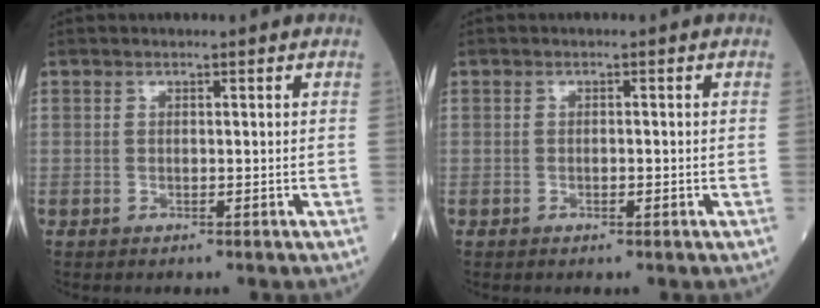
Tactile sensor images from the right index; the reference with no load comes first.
{"total": 1.0, "force": [-0.3, 0.2, 0.9], "torque": [-0.018, -0.001, -0.004]}